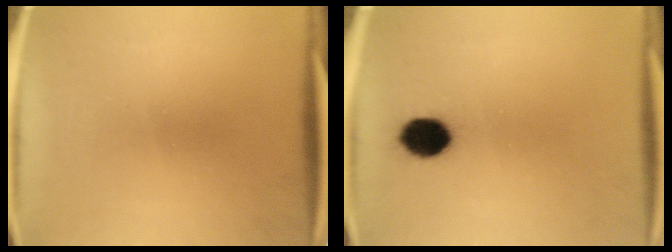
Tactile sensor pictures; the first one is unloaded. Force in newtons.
{"total": 6.8}